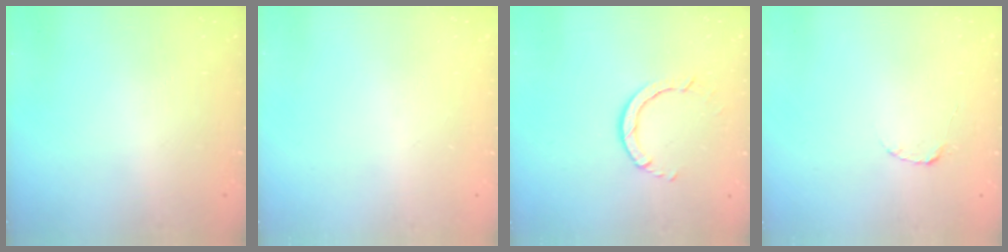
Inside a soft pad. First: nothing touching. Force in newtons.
{"total": 0.0}
{"total": 3.1, "press": 3.1, "slide": 0.3}
{"total": 2.2, "press": 2.2, "slide": 0.3}